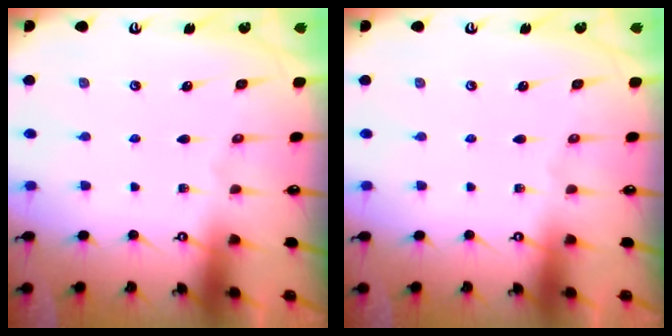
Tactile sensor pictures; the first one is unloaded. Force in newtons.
{"total": 0.0}